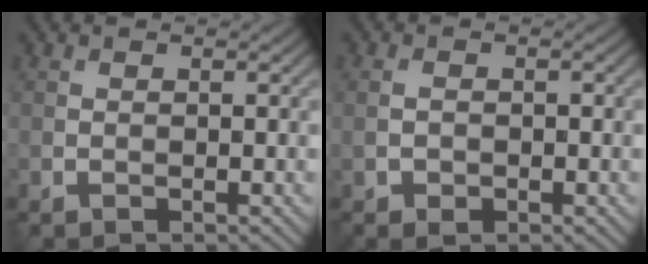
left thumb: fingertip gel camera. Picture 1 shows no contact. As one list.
[{"total": 2.0, "force": [-0.7, 1.3, 1.3], "torque": [-0.027, -0.002, -0.007]}]